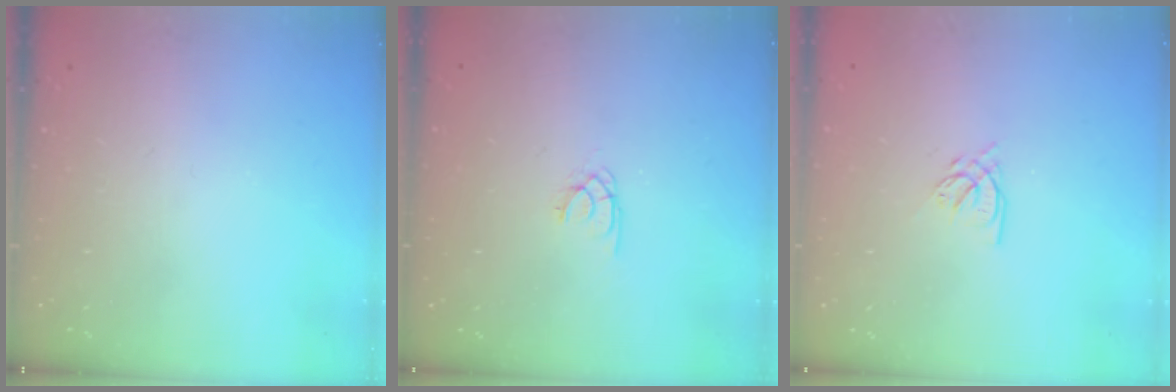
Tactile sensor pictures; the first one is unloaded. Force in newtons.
{"total": 1.5, "press": 1.4, "slide": 0.2}
{"total": 3.3, "press": 3.3, "slide": 0.3}